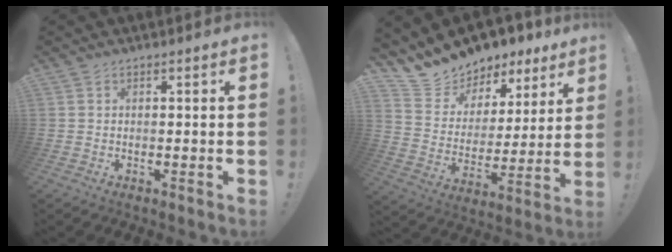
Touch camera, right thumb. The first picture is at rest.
{"total": 11.9, "force": [10.8, 5.0, 1.0], "torque": [-0.040, -0.098, 0.198]}